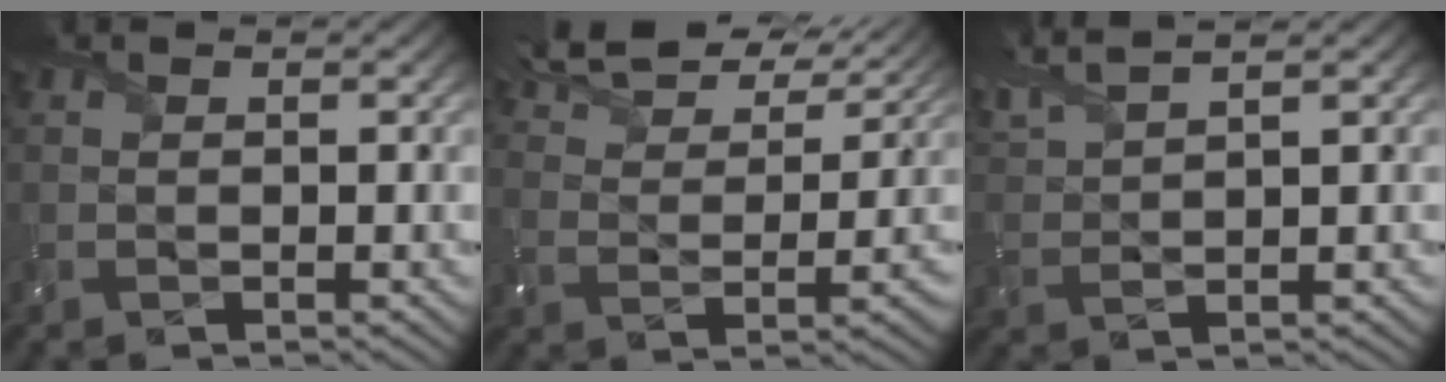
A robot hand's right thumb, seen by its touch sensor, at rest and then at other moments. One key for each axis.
{"total": 10.0, "fx": 8.3, "fy": 2.7, "fz": 4.9, "tx": -0.118, "ty": 0.017, "tz": 0.145}
{"total": 6.3, "fx": 4.9, "fy": 1.1, "fz": 3.8, "tx": -0.081, "ty": 0.025, "tz": 0.096}